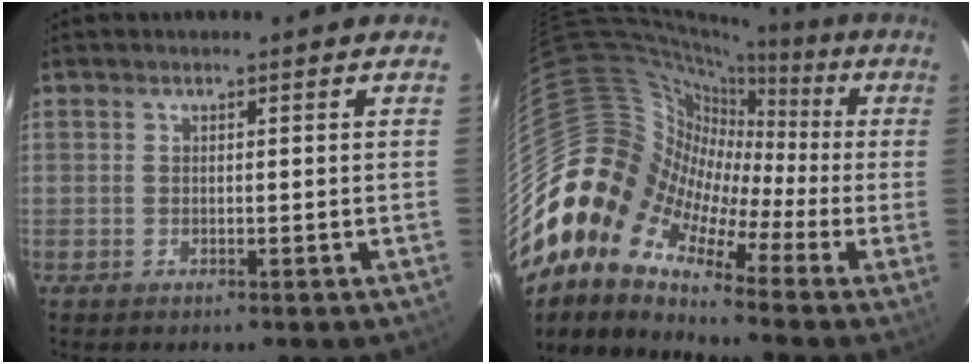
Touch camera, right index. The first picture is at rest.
{"total": 13.5, "force": [-5.4, 9.6, 7.7], "torque": [-0.123, 0.016, -0.137]}